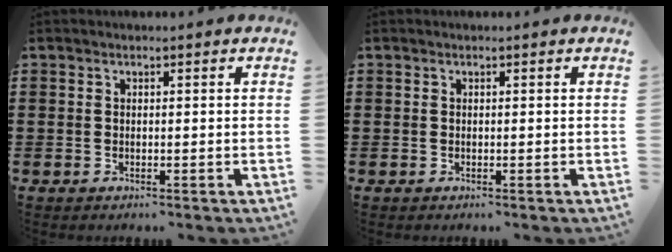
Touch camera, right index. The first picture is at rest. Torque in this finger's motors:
{"motor_torque": [0.00, 2.14, 0.00, 0.02]}